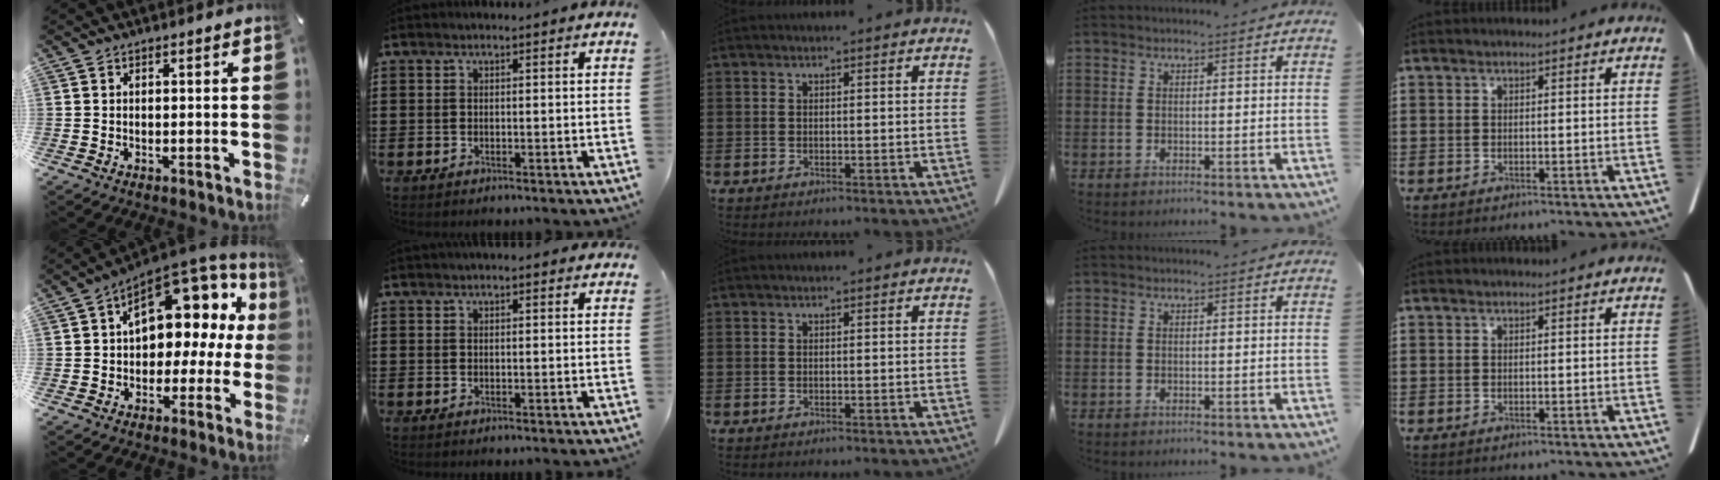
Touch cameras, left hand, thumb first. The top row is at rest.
{"thumb": {"total": 14.0, "force": [6.0, 9.0, 8.9], "torque": [-0.110, -0.047, 0.105]}, "index": {"total": 1.4, "force": [1.3, 0.3, 0.5], "torque": [-0.012, 0.003, 0.024]}}